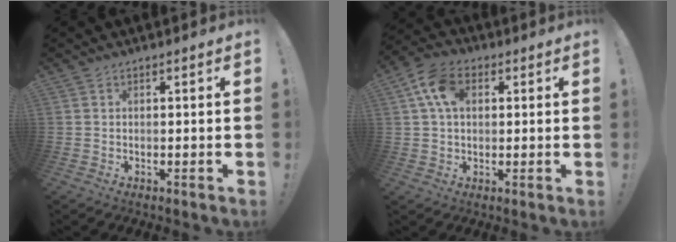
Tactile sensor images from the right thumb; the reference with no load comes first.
{"total": 10.2, "force": [2.8, 6.9, 7.0], "torque": [-0.127, 0.012, 0.056]}